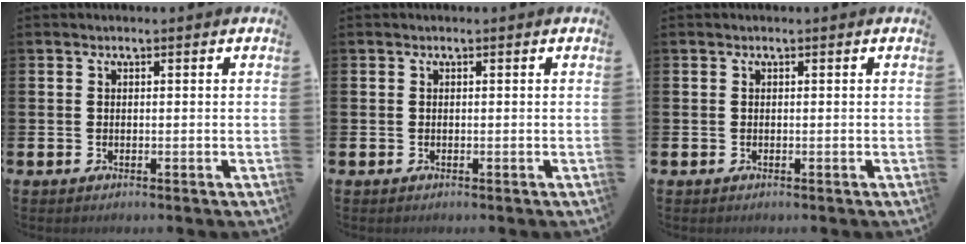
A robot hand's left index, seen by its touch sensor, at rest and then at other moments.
{"total": 0.0}
{"total": 0.0}